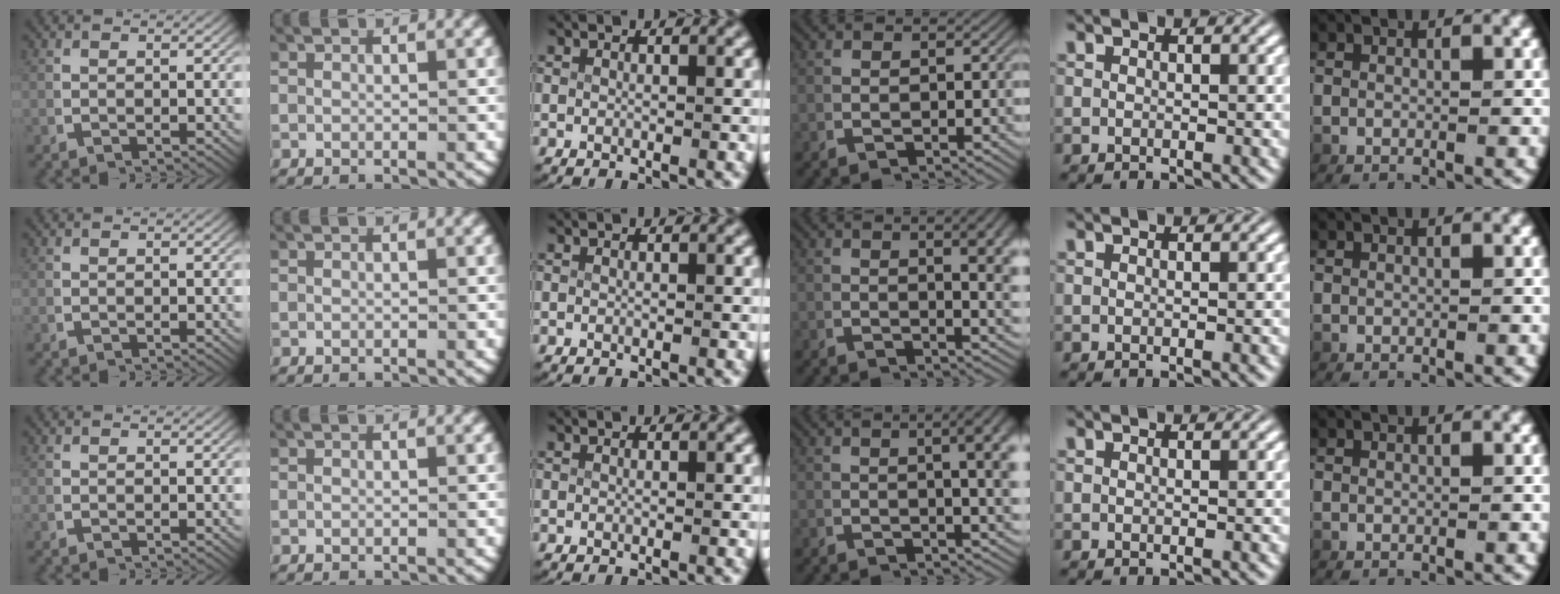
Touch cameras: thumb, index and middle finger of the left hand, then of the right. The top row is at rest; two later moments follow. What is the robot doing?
{"motion": "lift_and_place", "object": "plastic wrap"}